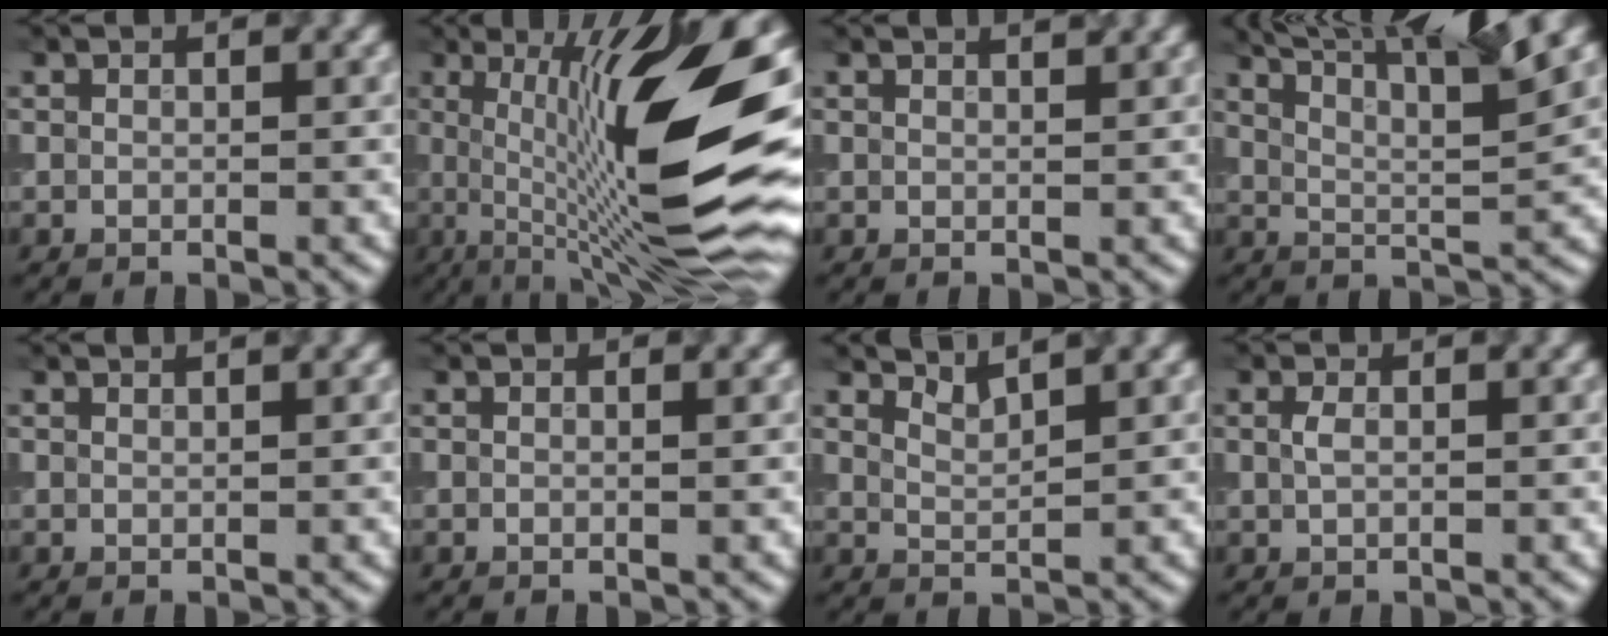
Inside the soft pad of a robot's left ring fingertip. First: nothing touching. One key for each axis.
{"total": 17.9, "fx": -0.1, "fy": 4.7, "fz": 17.3, "tx": -0.238, "ty": 0.027, "tz": -0.003}
{"total": 1.9, "fx": 1.5, "fy": 0.7, "fz": 1.1, "tx": 0.002, "ty": 0.009, "tz": -0.006}
{"total": 12.3, "fx": 8.7, "fy": 3.0, "fz": 8.1, "tx": -0.114, "ty": 0.034, "tz": 0.090}
{"total": 1.3, "fx": 1.0, "fy": 0.5, "fz": 0.7, "tx": 0.000, "ty": 0.003, "tz": 0.000}
{"total": 0.7, "fx": 0.2, "fy": 0.4, "fz": 0.6, "tx": -0.001, "ty": -0.001, "tz": -0.004}
{"total": 1.8, "fx": 1.6, "fy": 0.3, "fz": 0.8, "tx": -0.014, "ty": 0.001, "tz": 0.031}
{"total": 1.0, "fx": 0.1, "fy": 0.4, "fz": 0.9, "tx": -0.022, "ty": 0.001, "tz": 0.002}